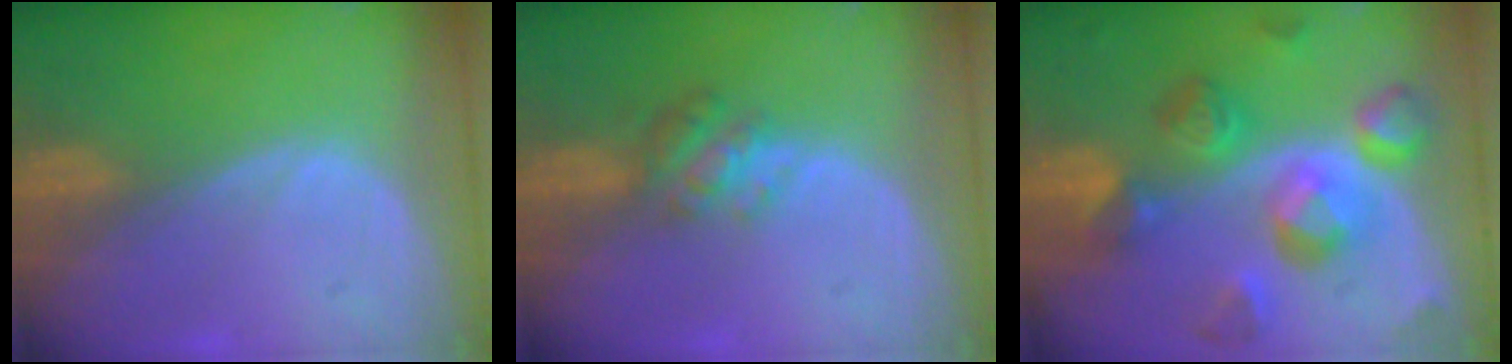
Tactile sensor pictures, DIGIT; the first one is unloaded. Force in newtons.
{"total": 4.8, "press": 4.4, "slide": 1.9}
{"total": 11.4, "press": 11.4, "slide": 0.9}